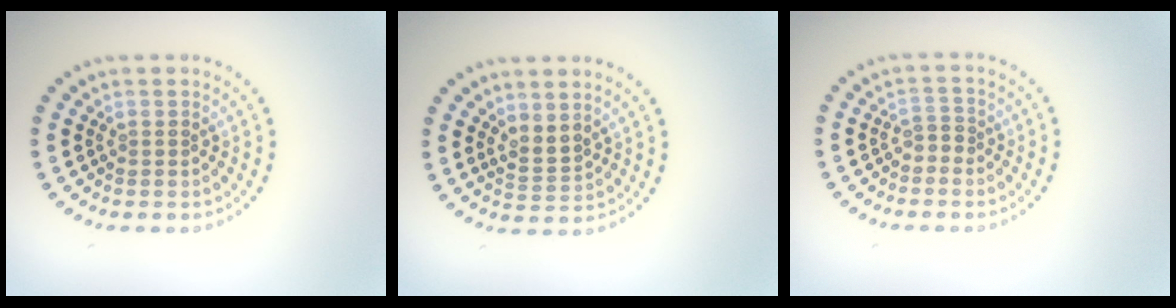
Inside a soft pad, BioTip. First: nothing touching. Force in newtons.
{"total": 1.8, "press": 1.5, "slide": 1.1}
{"total": 1.2, "press": 0.9, "slide": 0.9}